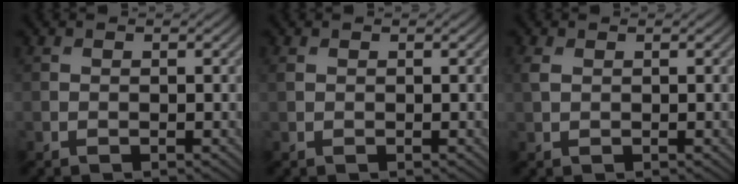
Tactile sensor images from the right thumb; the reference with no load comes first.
{"total": 0.8, "force": [0.3, 0.5, 0.5], "torque": [-0.018, 0.003, 0.006]}
{"total": 1.4, "force": [0.5, 0.9, 1.0], "torque": [-0.032, 0.003, 0.010]}